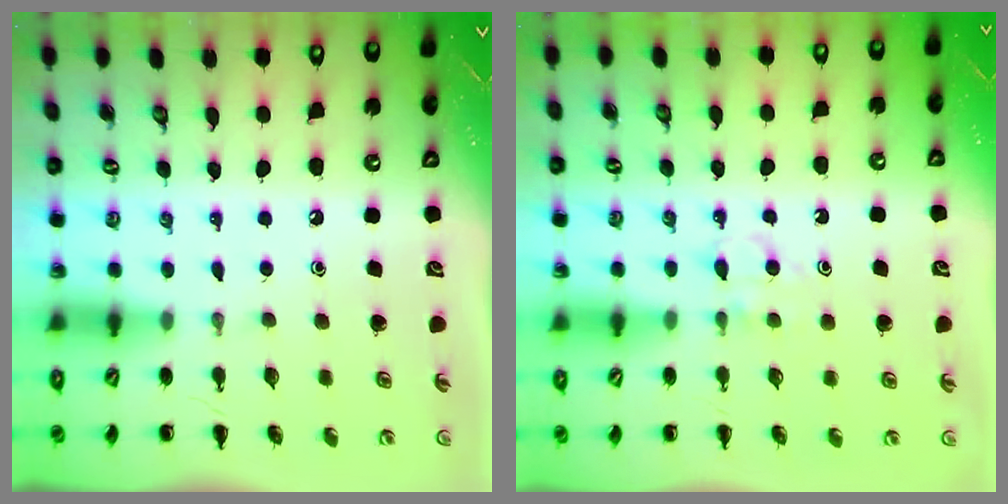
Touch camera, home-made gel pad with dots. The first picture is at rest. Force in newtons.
{"total": 3.7, "press": 3.5, "slide": 1.3}